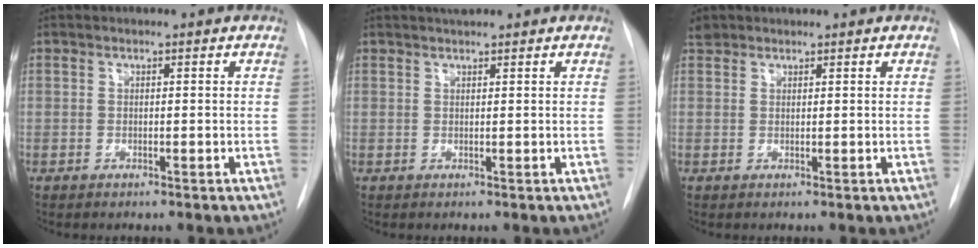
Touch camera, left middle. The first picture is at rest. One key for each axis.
{"total": 1.8, "fx": 1.6, "fy": 0.2, "fz": 0.8, "tx": -0.012, "ty": 0.012, "tz": 0.028}
{"total": 1.6, "fx": 1.5, "fy": 0.7, "fz": -0.1, "tx": 0.001, "ty": 0.015, "tz": 0.026}